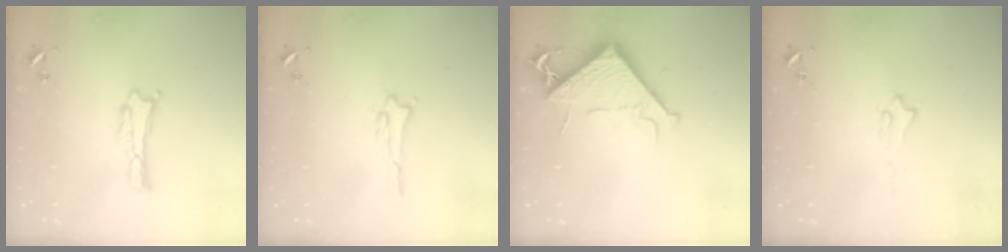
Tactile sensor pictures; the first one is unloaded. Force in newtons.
{"total": 1.0, "press": 1.0, "slide": 0.2}
{"total": 8.2, "press": 8.1, "slide": 1.1}
{"total": 1.7, "press": 1.6, "slide": 0.2}